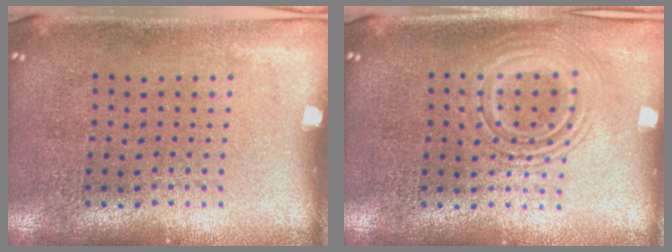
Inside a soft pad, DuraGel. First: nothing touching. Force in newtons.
{"total": 1.9, "press": 1.9, "slide": 0.3}